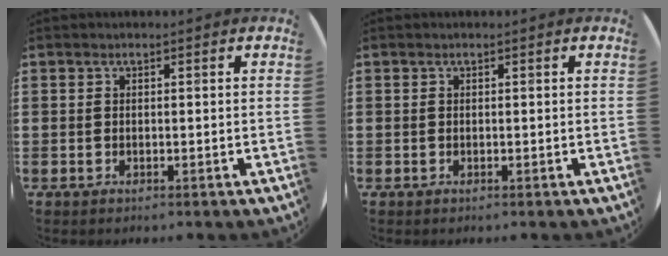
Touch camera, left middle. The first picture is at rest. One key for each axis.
{"total": 0.0}